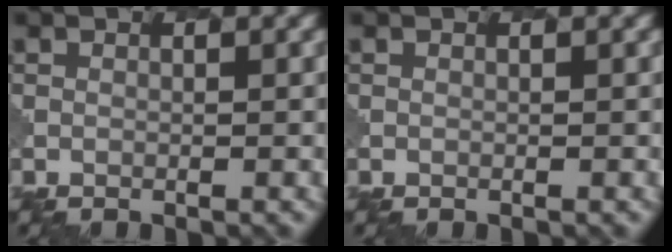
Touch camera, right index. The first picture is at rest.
{"total": 0.0}